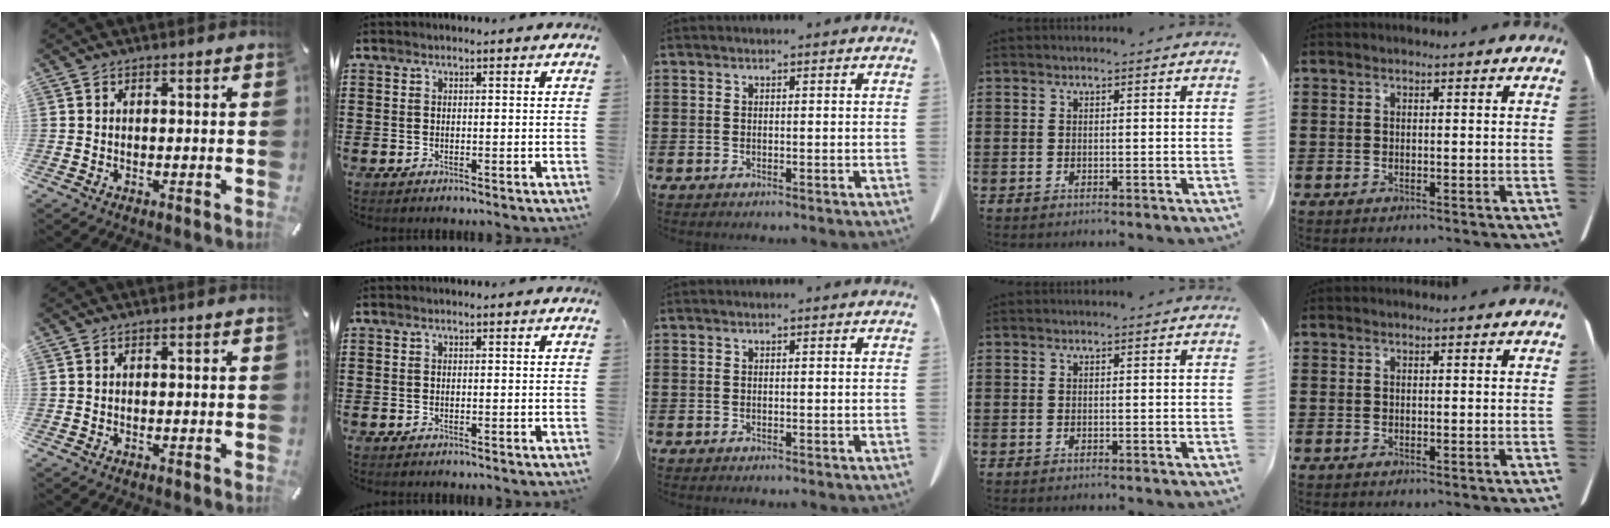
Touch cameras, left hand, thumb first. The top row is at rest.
{}